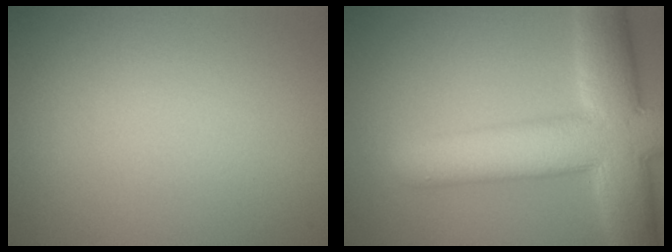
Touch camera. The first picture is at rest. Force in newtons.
{"total": 10.8, "press": 10.8, "slide": 0.6}